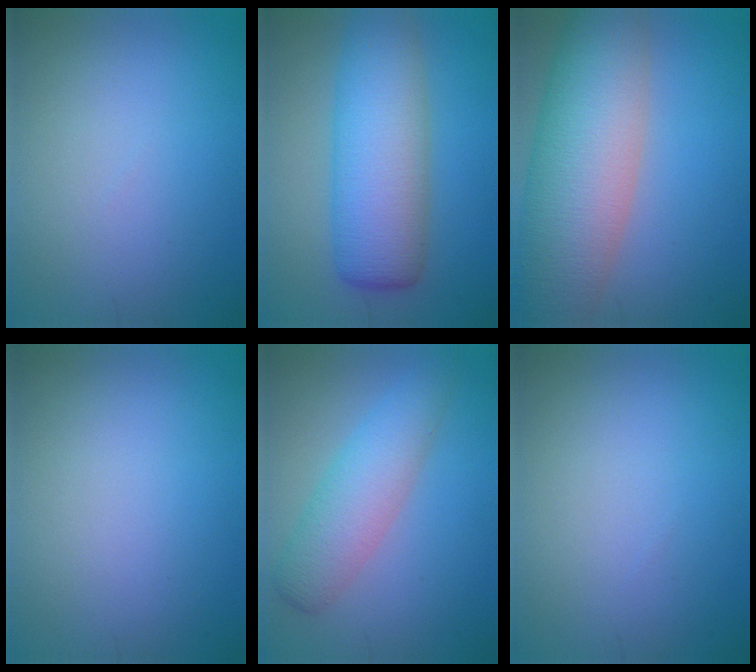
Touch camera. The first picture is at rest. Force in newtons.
{"total": 8.7, "press": 8.7, "slide": 0.3}
{"total": 12.4, "press": 12.4, "slide": 0.5}
{"total": 0.0}
{"total": 4.7, "press": 4.7, "slide": 0.2}
{"total": 0.0}